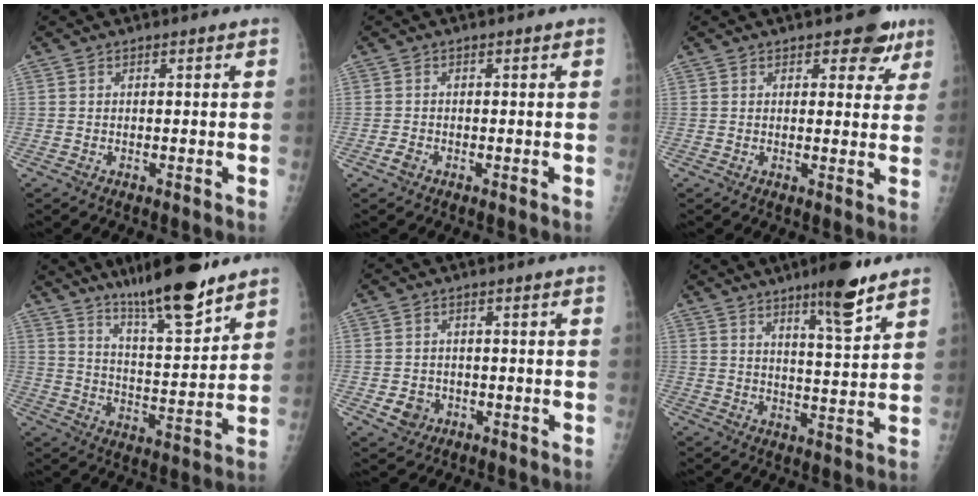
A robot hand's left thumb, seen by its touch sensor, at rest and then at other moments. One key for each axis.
{"total": 1.2, "fx": -0.6, "fy": 0.8, "fz": 0.6, "tx": -0.011, "ty": 0.000, "tz": -0.014}
{"total": 5.9, "fx": 3.6, "fy": 3.2, "fz": 3.4, "tx": -0.004, "ty": -0.013, "tz": 0.040}
{"total": 15.7, "fx": 11.7, "fy": 2.8, "fz": 10.1, "tx": -0.144, "ty": -0.076, "tz": 0.196}
{"total": 3.6, "fx": -1.1, "fy": 3.2, "fz": 1.2, "tx": -0.009, "ty": 0.004, "tz": -0.012}
{"total": 10.2, "fx": 6.9, "fy": 1.4, "fz": 7.3, "tx": -0.103, "ty": -0.045, "tz": 0.104}